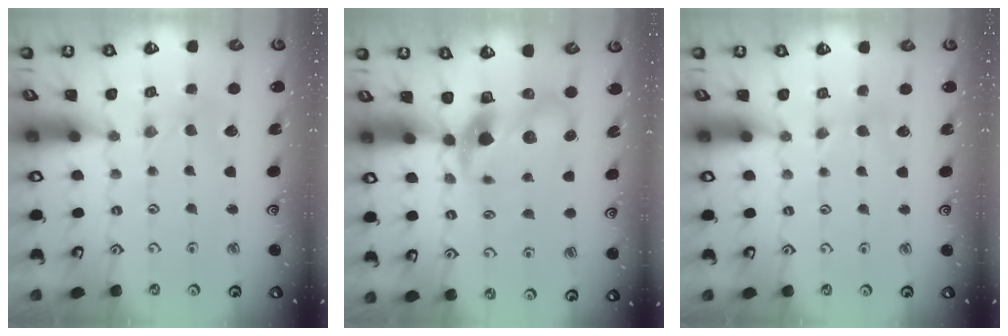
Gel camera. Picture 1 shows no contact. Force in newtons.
{"total": 10.1, "press": 9.9, "slide": 1.6}
{"total": 2.5, "press": 2.5, "slide": 0.5}